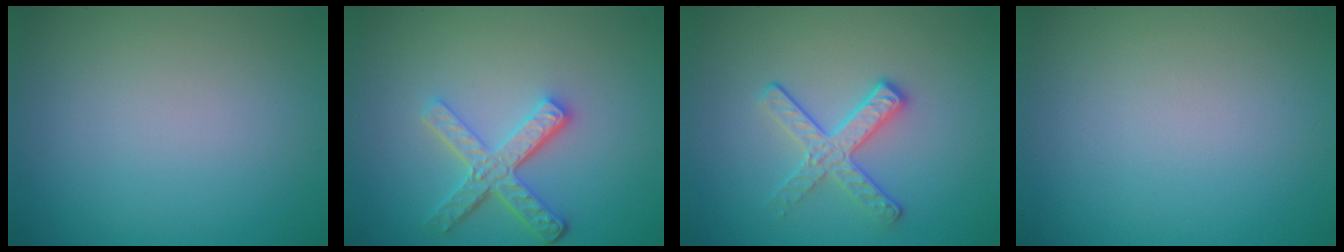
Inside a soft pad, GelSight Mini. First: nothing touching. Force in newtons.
{"total": 4.2, "press": 3.2, "slide": 2.7}
{"total": 2.9, "press": 2.6, "slide": 1.4}
{"total": 0.0}